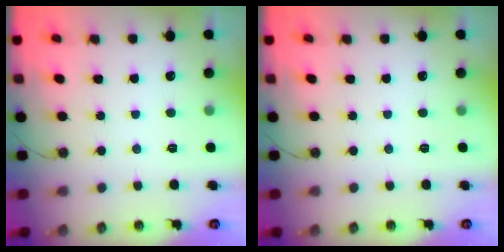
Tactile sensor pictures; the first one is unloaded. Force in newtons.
{"total": 0.0}